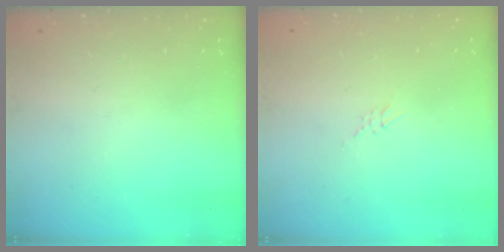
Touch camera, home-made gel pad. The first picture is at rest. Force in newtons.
{"total": 2.6, "press": 2.6, "slide": 0.2}